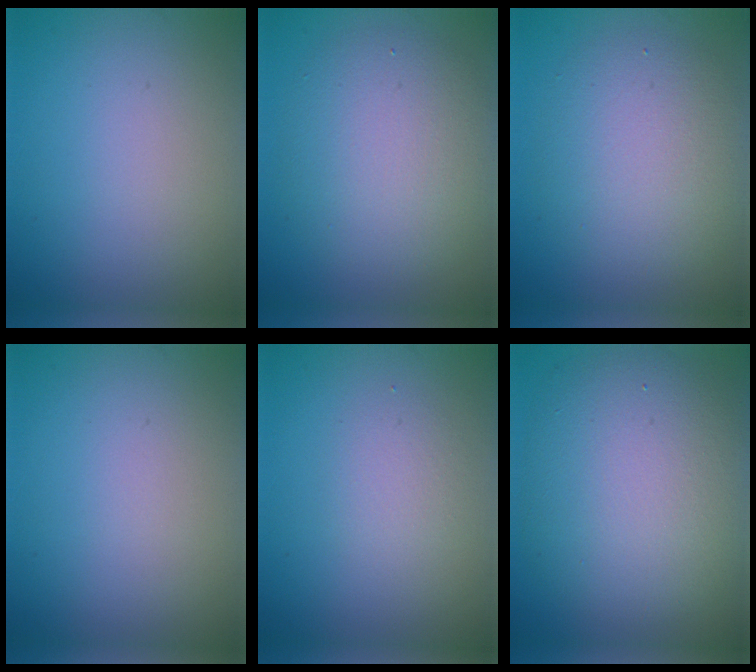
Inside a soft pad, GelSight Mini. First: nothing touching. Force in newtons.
{"total": 6.0, "press": 6.0, "slide": 0.5}
{"total": 5.3, "press": 5.3, "slide": 0.1}
{"total": 0.0}
{"total": 1.6, "press": 1.6, "slide": 0.1}
{"total": 10.4, "press": 10.4, "slide": 0.5}